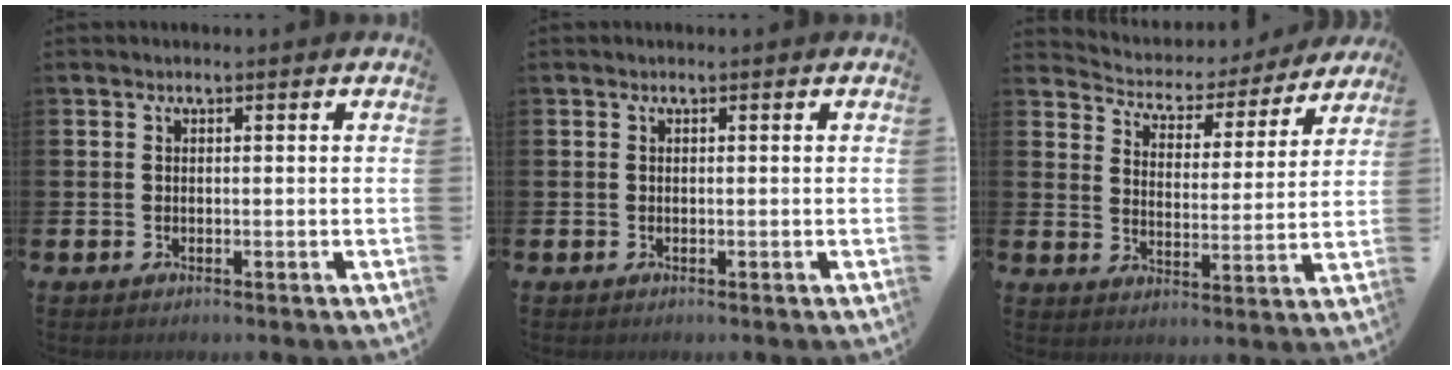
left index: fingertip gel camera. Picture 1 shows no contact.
{"total": 0.0}
{"total": 4.6, "force": [4.2, 1.7, 0.3], "torque": [-0.034, -0.037, 0.067]}